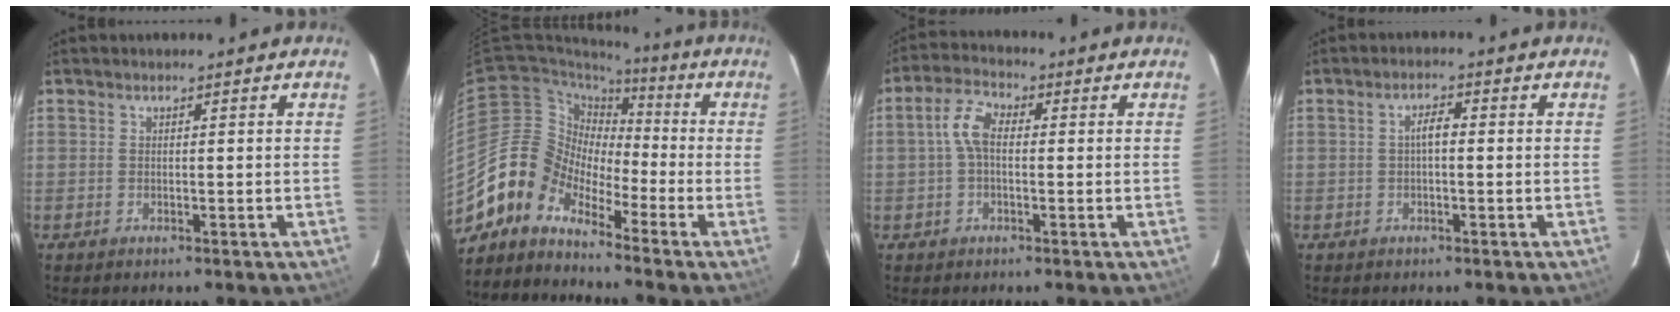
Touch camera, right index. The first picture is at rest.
{"total": 9.7, "force": [-7.0, 6.6, 1.5], "torque": [-0.026, 0.037, -0.159]}
{"total": 5.1, "force": [0.0, 2.8, 4.3], "torque": [-0.092, 0.018, -0.001]}
{"total": 2.3, "force": [-0.1, 0.8, 2.2], "torque": [-0.043, 0.010, -0.002]}